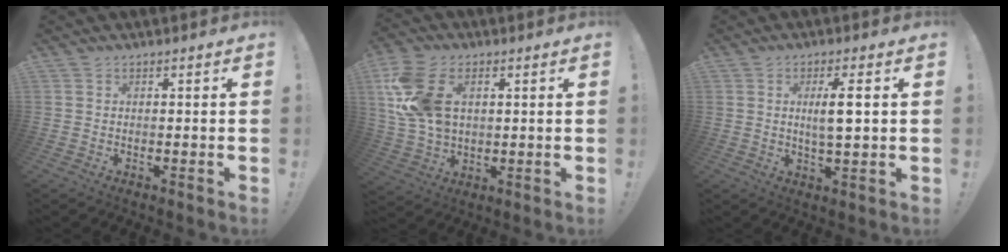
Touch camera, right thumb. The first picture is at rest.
{"total": 15.2, "force": [4.2, 10.1, 10.6], "torque": [-0.205, -0.005, 0.081]}
{"total": 6.6, "force": [1.5, 1.2, 6.4], "torque": [-0.112, -0.008, 0.018]}